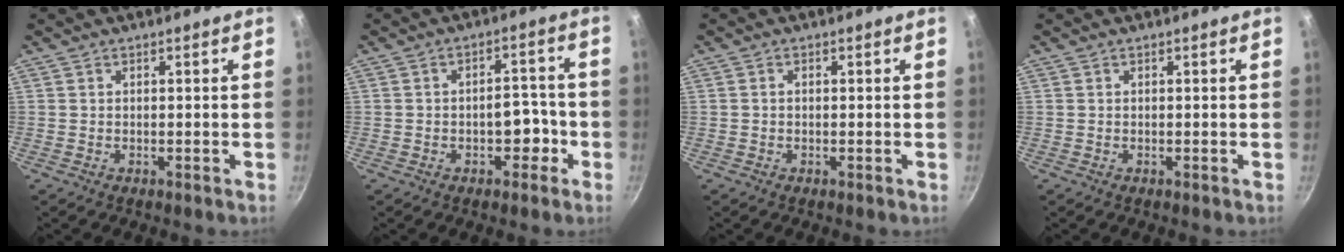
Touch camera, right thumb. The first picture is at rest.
{"total": 5.6, "force": [-2.1, 3.5, 3.9], "torque": [-0.015, 0.029, -0.028]}
{"total": 0.6, "force": [-0.1, 0.4, 0.4], "torque": [-0.006, 0.005, -0.001]}
{"total": 0.0}